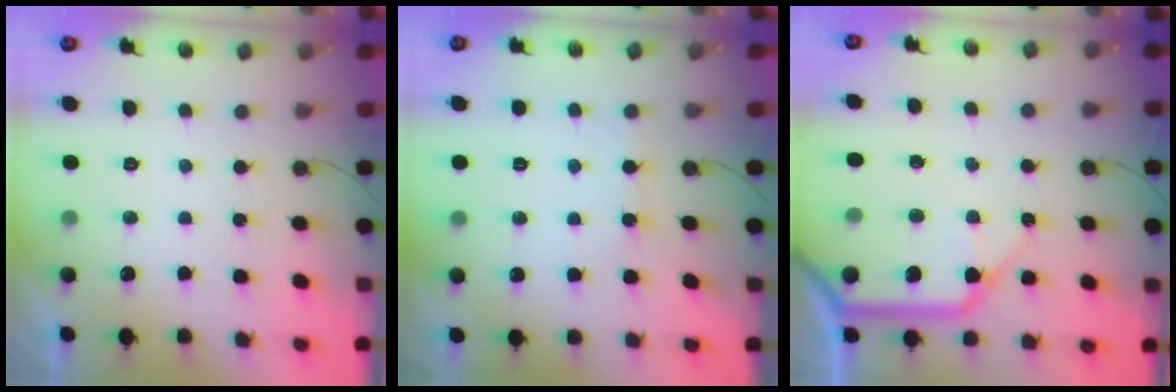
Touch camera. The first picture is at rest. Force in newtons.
{"total": 2.9, "press": 2.9, "slide": 0.3}
{"total": 17.7, "press": 17.6, "slide": 2.2}